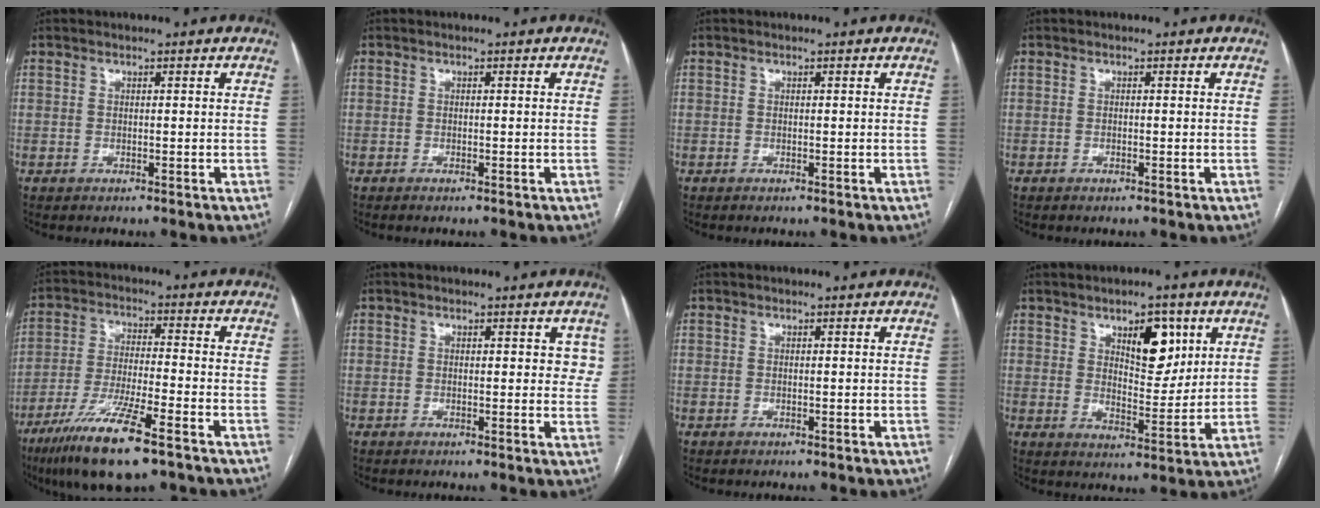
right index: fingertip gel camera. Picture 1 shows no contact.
{"total": 0.6, "force": [-0.4, 0.0, 0.4], "torque": [-0.009, -0.001, -0.007]}
{"total": 0.0}
{"total": 0.0}
{"total": 13.3, "force": [-8.3, 1.2, 10.3], "torque": [-0.202, -0.031, -0.148]}
{"total": 3.1, "force": [1.5, 1.7, 2.1], "torque": [-0.009, 0.001, 0.010]}
{"total": 0.0}
{"total": 8.4, "force": [4.0, 3.6, 6.4], "torque": [-0.095, 0.000, 0.066]}